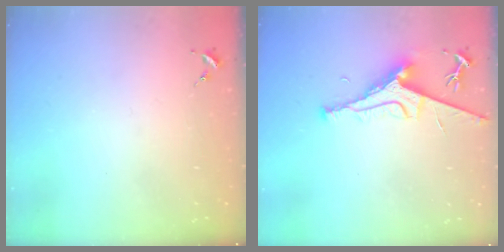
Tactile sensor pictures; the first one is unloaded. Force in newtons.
{"total": 8.6, "press": 8.5, "slide": 1.1}